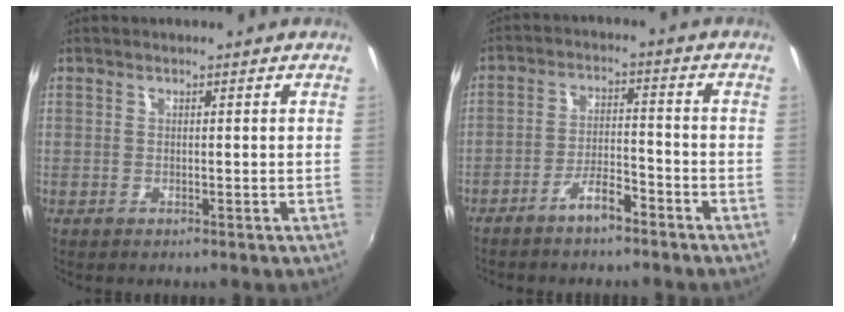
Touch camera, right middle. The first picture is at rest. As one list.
[{"total": 5.4, "force": [-4.2, 1.4, 3.0], "torque": [-0.069, 0.009, -0.071]}]